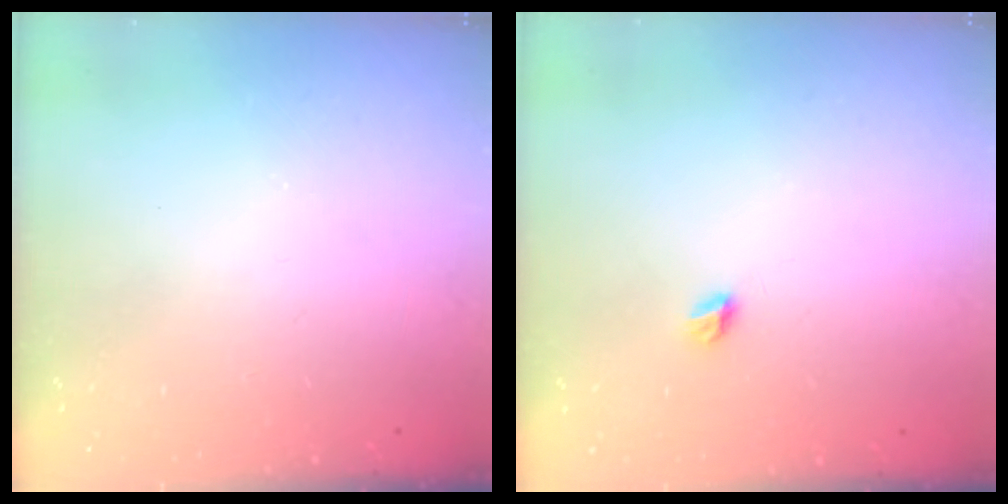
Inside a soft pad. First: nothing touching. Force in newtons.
{"total": 4.3, "press": 4.2, "slide": 0.5}